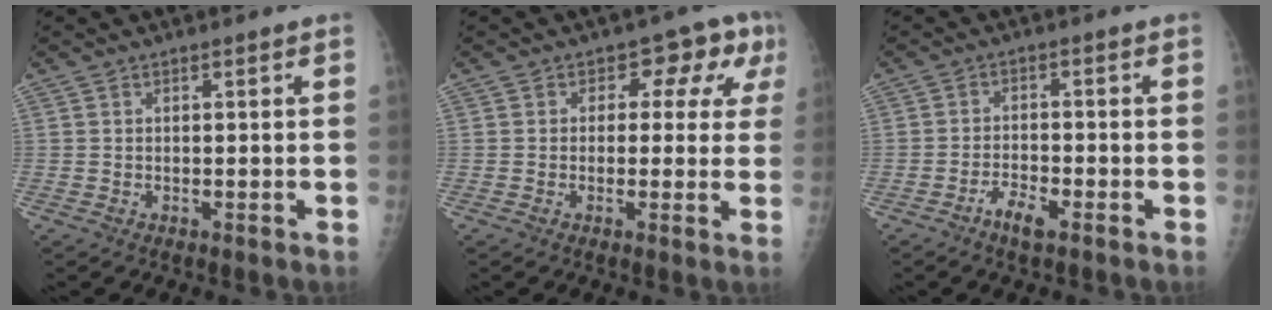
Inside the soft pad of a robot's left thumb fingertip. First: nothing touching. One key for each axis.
{"total": 7.8, "fx": 2.2, "fy": 5.1, "fz": 5.5, "tx": -0.015, "ty": 0.009, "tz": 0.015}
{"total": 3.9, "fx": -2.6, "fy": 1.2, "fz": 2.6, "tx": -0.051, "ty": 0.015, "tz": -0.048}